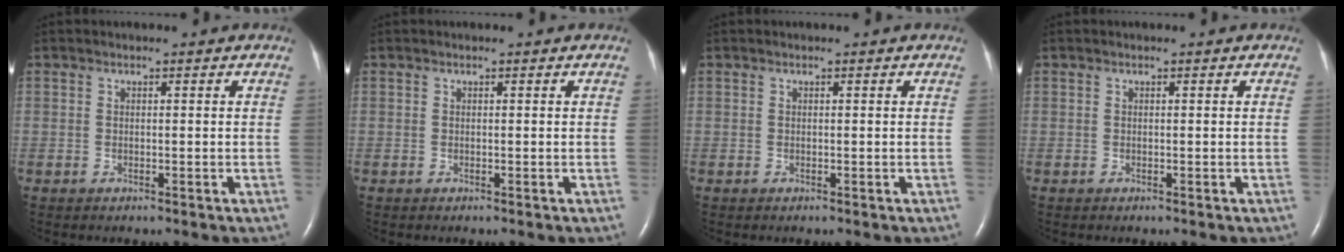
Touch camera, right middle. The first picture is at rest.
{"total": 0.0}
{"total": 0.0}
{"total": 0.0}